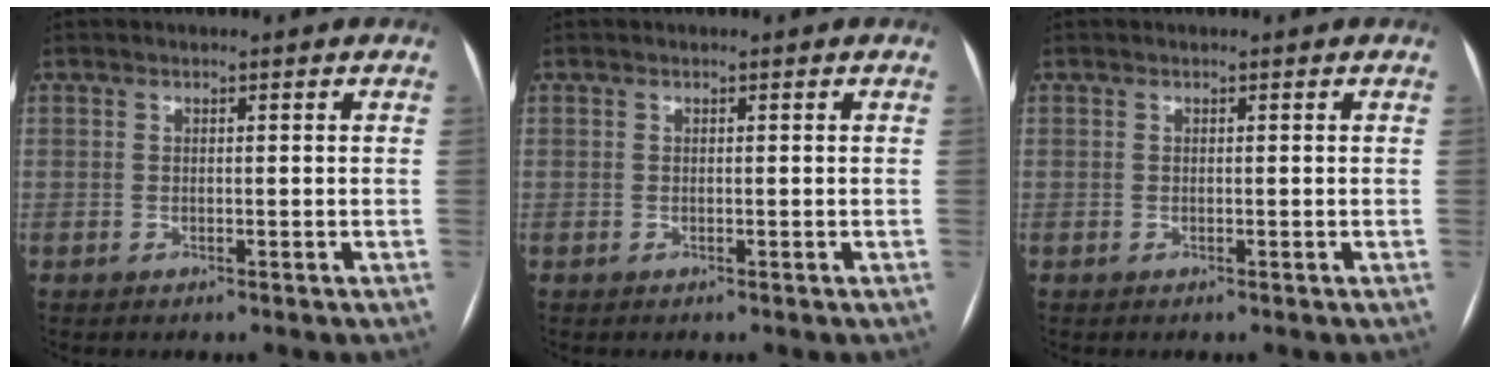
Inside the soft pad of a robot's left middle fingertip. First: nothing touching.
{"total": 0.0}
{"total": 0.0}